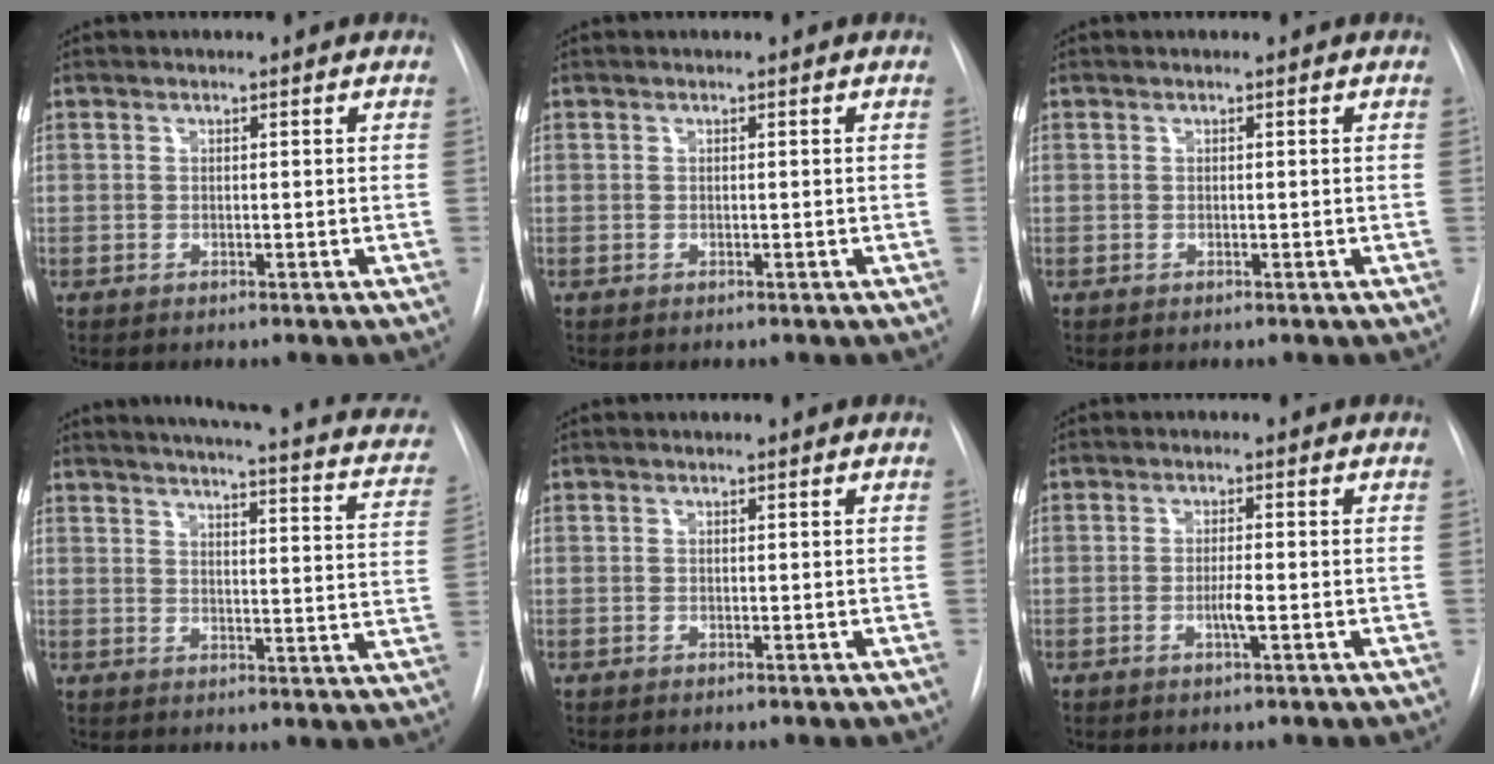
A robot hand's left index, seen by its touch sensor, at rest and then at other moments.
{"total": 0.0}
{"total": 0.0}
{"total": 23.6, "force": [20.0, 4.0, 11.9], "torque": [-0.152, -0.029, 0.217]}
{"total": 0.0}
{"total": 2.2, "force": [-0.7, -0.1, 2.1], "torque": [-0.041, -0.003, -0.013]}